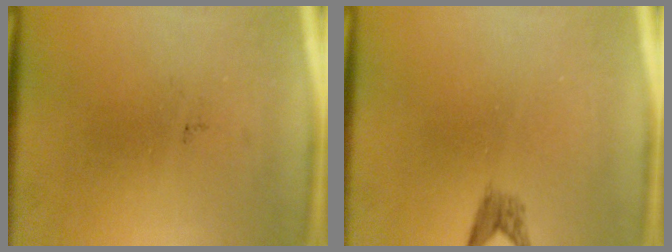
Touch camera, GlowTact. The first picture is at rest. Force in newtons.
{"total": 1.4}